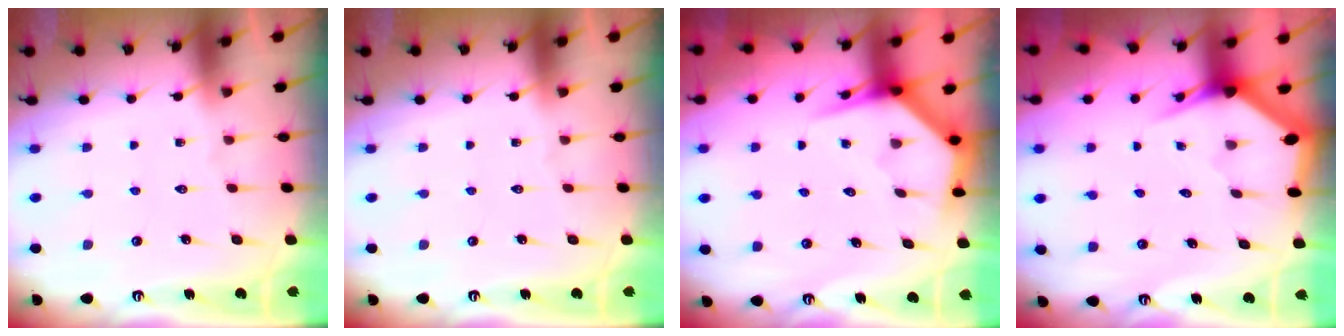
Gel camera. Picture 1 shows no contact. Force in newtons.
{"total": 0.0}
{"total": 5.6, "press": 5.6, "slide": 0.4}
{"total": 3.5, "press": 3.5, "slide": 0.1}